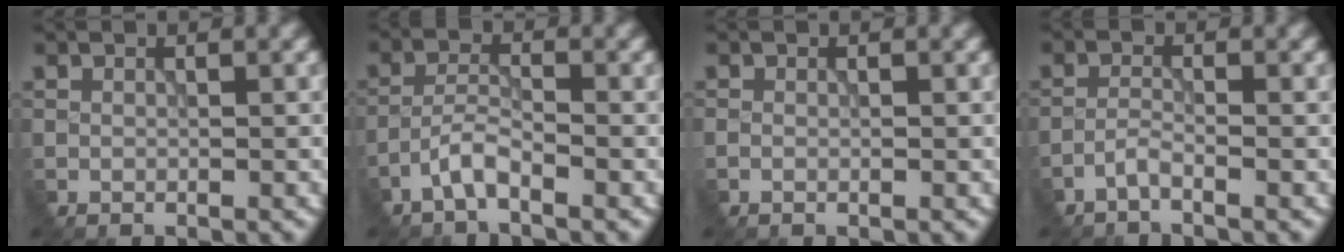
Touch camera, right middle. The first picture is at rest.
{"total": 2.6, "force": [-1.9, 0.5, 1.8], "torque": [-0.039, 0.007, -0.044]}
{"total": 0.5, "force": [-0.2, 0.2, 0.5], "torque": [-0.011, -0.003, -0.002]}
{"total": 1.4, "force": [-1.1, 0.1, 0.9], "torque": [-0.019, 0.003, -0.029]}